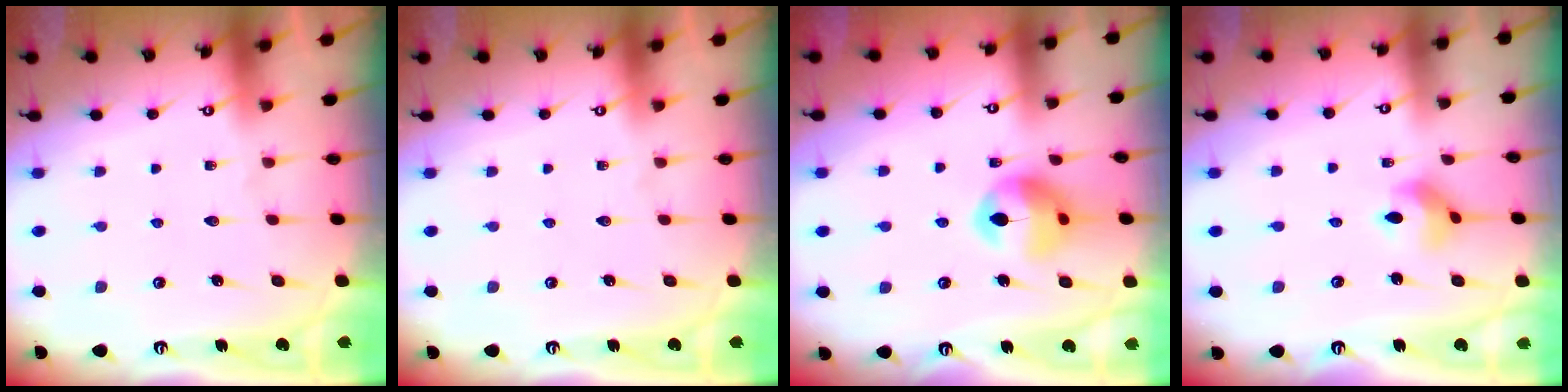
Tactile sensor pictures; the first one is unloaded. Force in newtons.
{"total": 0.0}
{"total": 13.3, "press": 13.2, "slide": 1.4}
{"total": 4.8, "press": 4.7, "slide": 0.9}